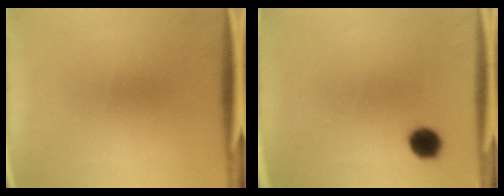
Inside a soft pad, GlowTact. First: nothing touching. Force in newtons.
{"total": 4.7}